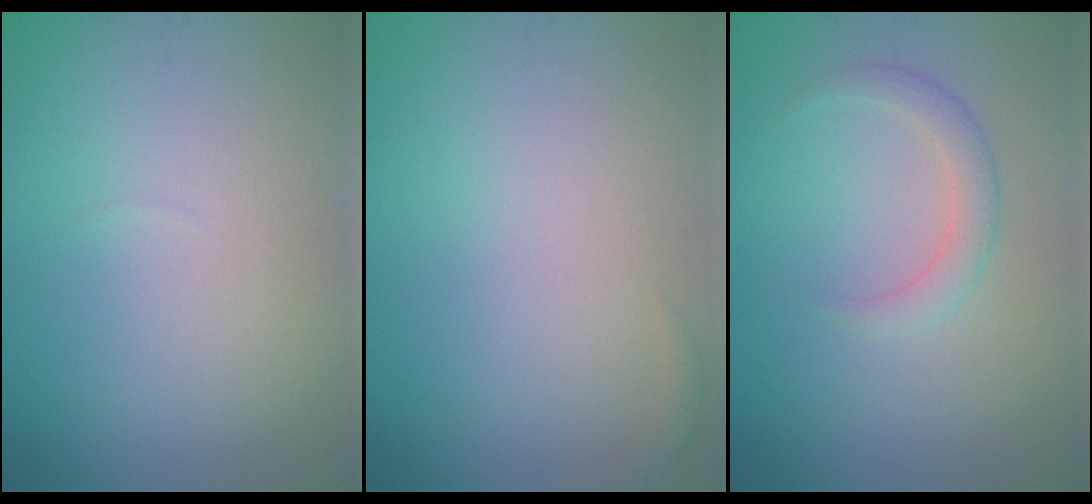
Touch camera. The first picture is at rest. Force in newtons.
{"total": 0.7, "press": 0.7, "slide": 0.1}
{"total": 2.1, "press": 2.0, "slide": 0.2}